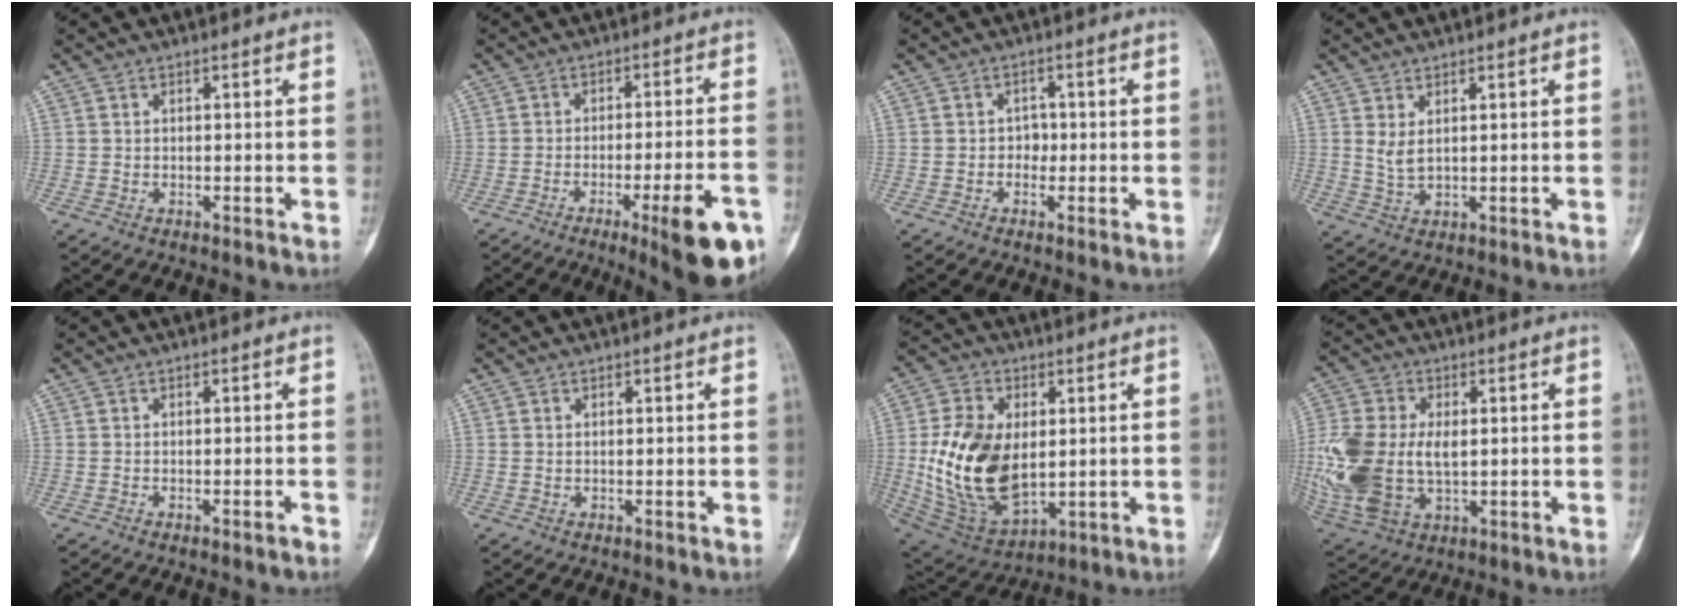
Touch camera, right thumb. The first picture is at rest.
{"total": 13.9, "force": [-6.7, 2.5, 11.9], "torque": [-0.140, 0.021, -0.086]}
{"total": 2.2, "force": [-0.5, 1.9, 1.1], "torque": [0.004, 0.009, -0.014]}
{"total": 2.9, "force": [1.1, 1.3, 2.4], "torque": [-0.049, -0.009, 0.031]}
{"total": 0.7, "force": [-0.6, 0.0, 0.4], "torque": [-0.008, 0.003, -0.009]}
{"total": 0.0}
{"total": 18.9, "force": [0.6, 11.8, 14.8], "torque": [-0.267, -0.012, 0.031]}
{"total": 19.5, "force": [-0.5, 12.4, 15.0], "torque": [-0.356, -0.008, 0.006]}